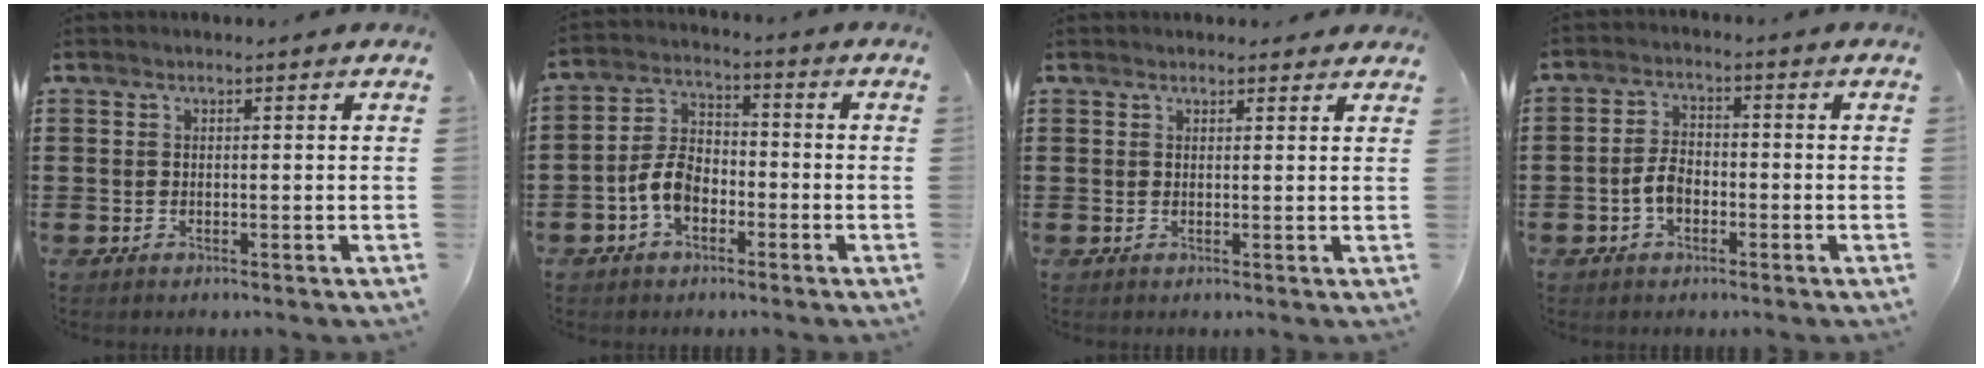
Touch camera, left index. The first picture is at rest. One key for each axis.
{"total": 6.2, "fx": -2.7, "fy": 3.9, "fz": 4.0, "tx": -0.107, "ty": 0.005, "tz": -0.062}
{"total": 1.3, "fx": 1.2, "fy": 0.5, "fz": 0.1, "tx": -0.005, "ty": 0.003, "tz": 0.023}
{"total": 4.0, "fx": -1.3, "fy": 2.4, "fz": 2.9, "tx": -0.076, "ty": 0.000, "tz": -0.032}